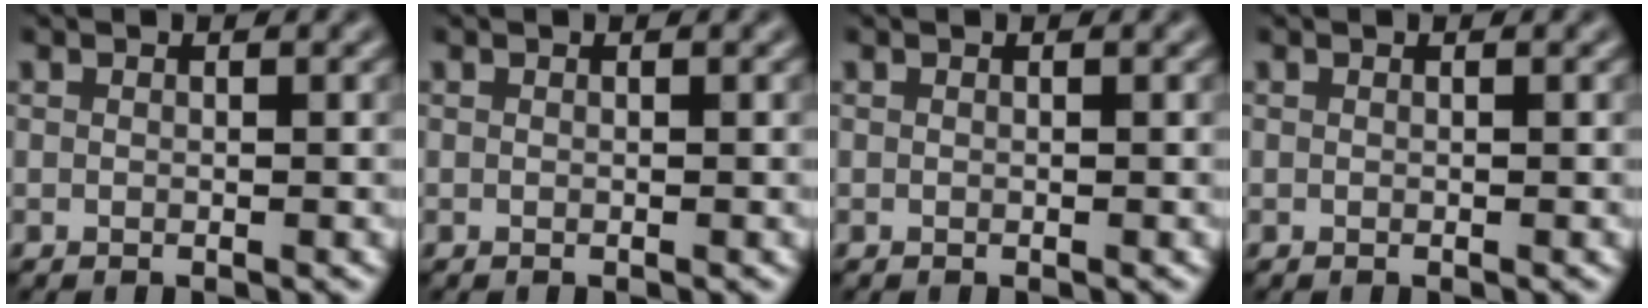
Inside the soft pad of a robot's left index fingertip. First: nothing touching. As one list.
[{"total": 0.0}, {"total": 0.0}, {"total": 0.0}]